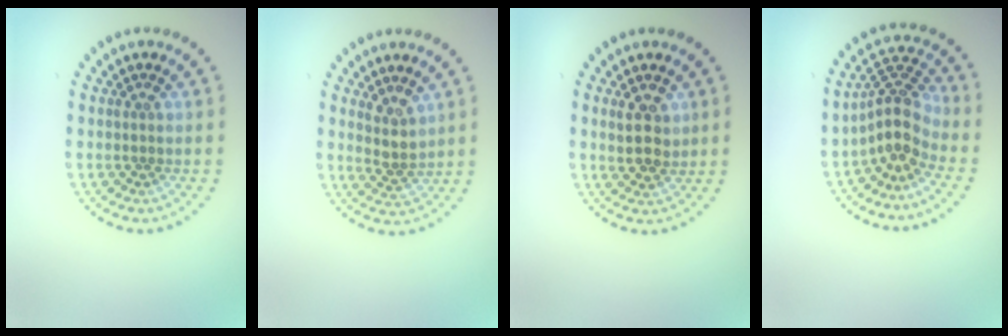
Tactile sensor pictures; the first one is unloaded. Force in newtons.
{"total": 2.3, "press": 2.0, "slide": 1.2}
{"total": 2.9, "press": 2.8, "slide": 0.7}
{"total": 3.8, "press": 2.7, "slide": 2.7}